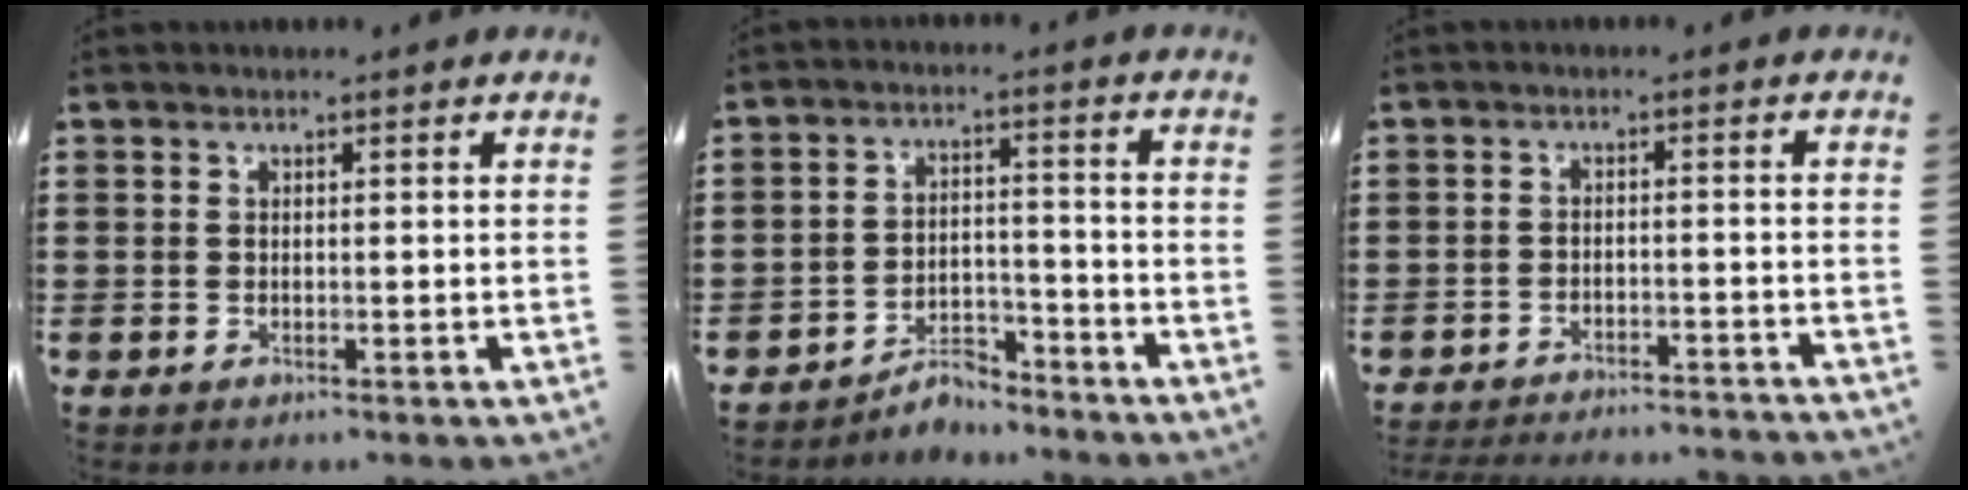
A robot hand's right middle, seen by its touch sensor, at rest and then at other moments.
{"total": 5.5, "force": [-5.2, 1.4, 0.5], "torque": [-0.009, 0.014, -0.106]}
{"total": 3.2, "force": [-3.2, 0.0, 0.2], "torque": [-0.007, 0.000, -0.068]}